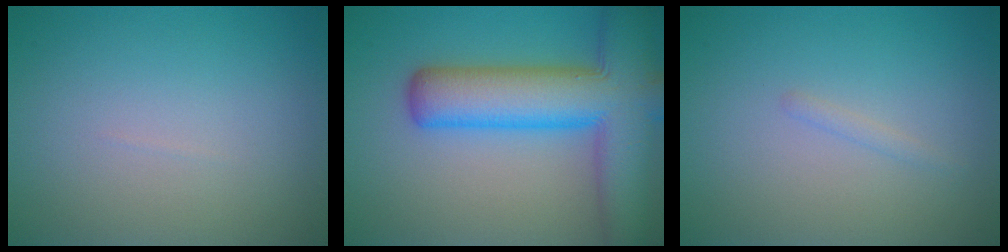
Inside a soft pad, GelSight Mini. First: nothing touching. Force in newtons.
{"total": 11.0, "press": 11.0, "slide": 0.5}
{"total": 0.6, "press": 0.6, "slide": 0.0}